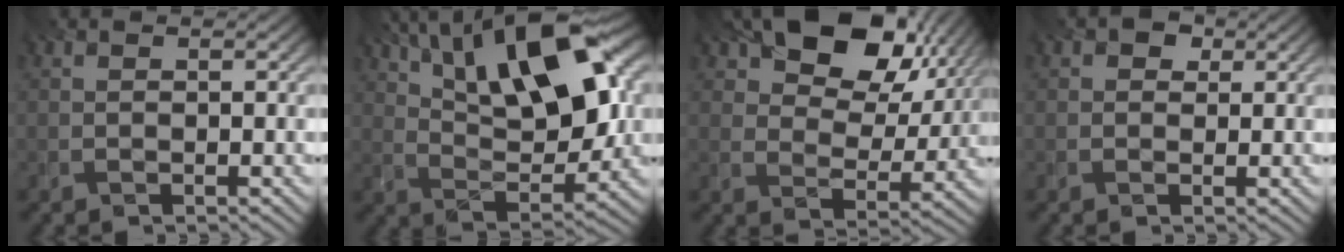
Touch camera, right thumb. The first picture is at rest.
{"total": 15.7, "force": [7.8, 6.3, 12.2], "torque": [-0.202, 0.013, 0.128]}
{"total": 13.4, "force": [7.7, 8.0, 7.6], "torque": [-0.122, 0.005, 0.123]}
{"total": 1.7, "force": [0.5, 1.5, 0.5], "torque": [-0.004, 0.002, 0.003]}